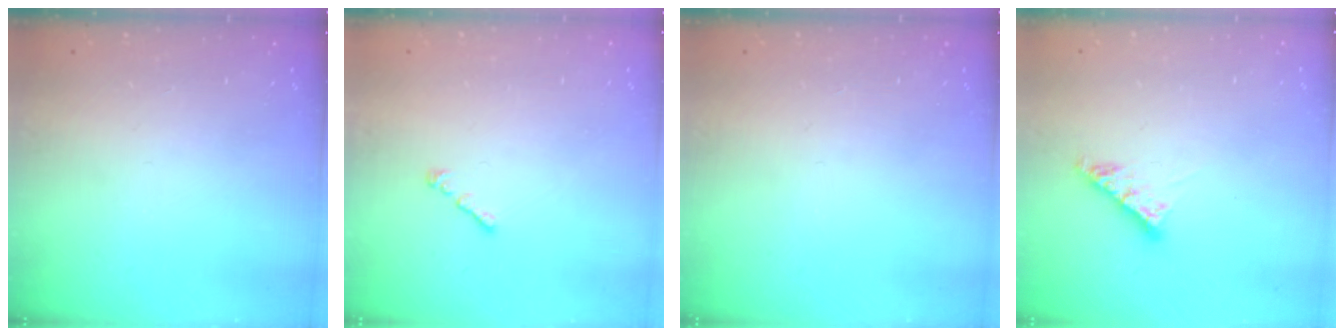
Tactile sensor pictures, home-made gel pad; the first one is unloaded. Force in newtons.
{"total": 1.0, "press": 0.9, "slide": 0.5}
{"total": 0.0}
{"total": 6.9, "press": 6.8, "slide": 0.7}